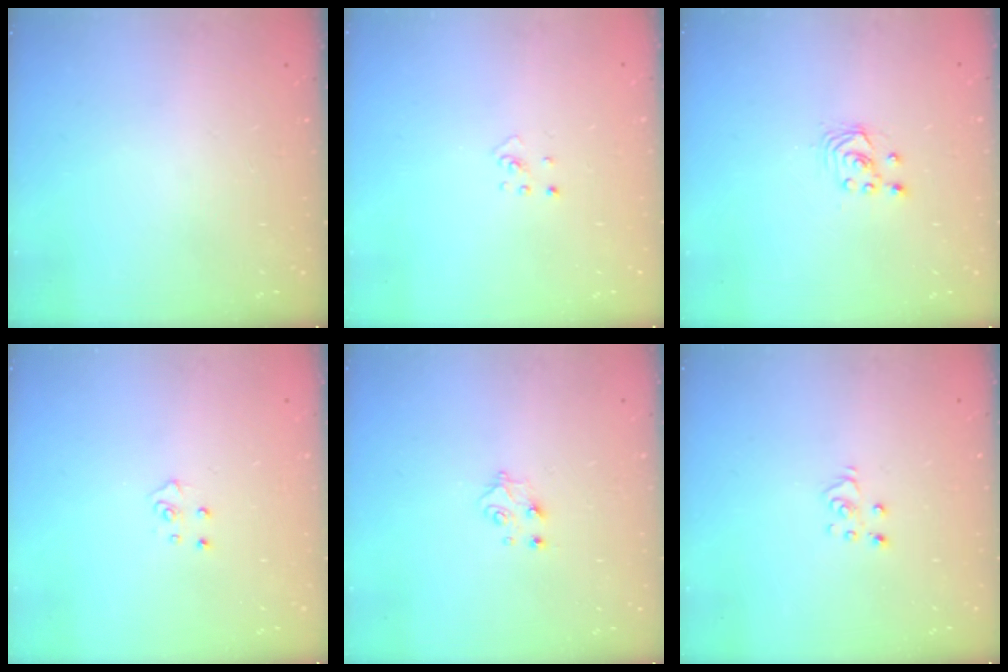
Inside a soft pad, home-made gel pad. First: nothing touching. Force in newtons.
{"total": 2.0, "press": 2.0, "slide": 0.3}
{"total": 1.7, "press": 1.7, "slide": 0.2}
{"total": 4.6, "press": 4.6, "slide": 0.4}
{"total": 5.5, "press": 5.5, "slide": 0.5}
{"total": 3.6, "press": 3.6, "slide": 0.2}